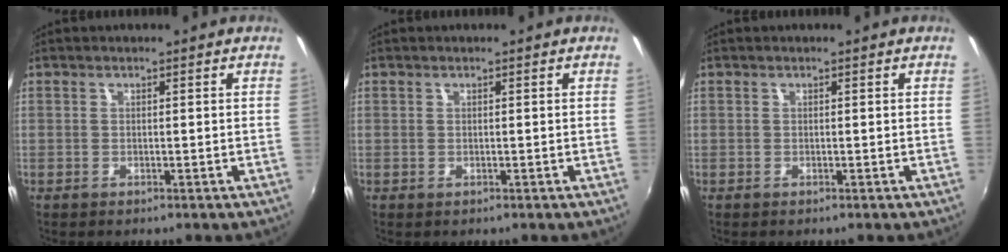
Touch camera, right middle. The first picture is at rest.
{"total": 0.0}
{"total": 0.0}